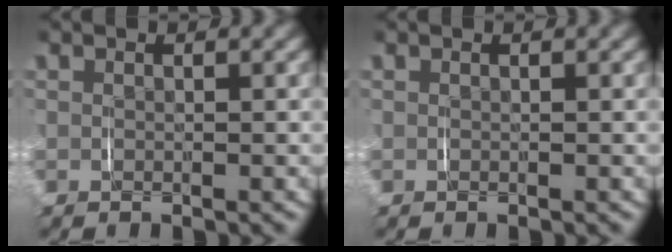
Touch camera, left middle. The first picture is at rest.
{"total": 0.0}